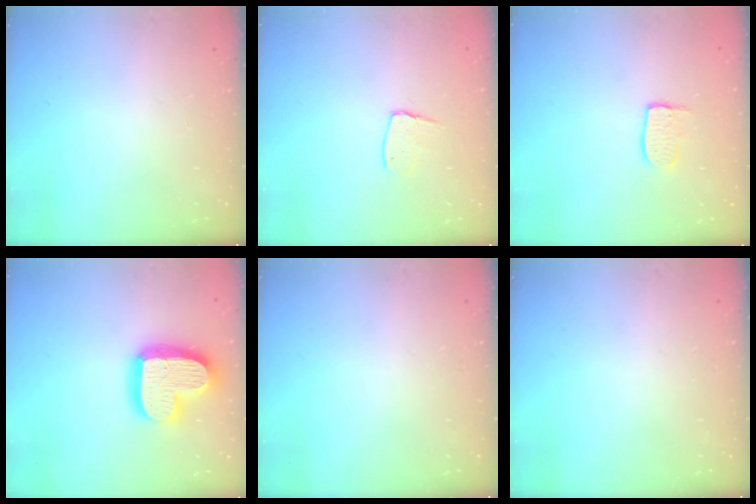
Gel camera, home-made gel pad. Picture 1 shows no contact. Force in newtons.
{"total": 7.0, "press": 7.0, "slide": 0.5}
{"total": 5.9, "press": 5.9, "slide": 0.2}
{"total": 19.2, "press": 19.1, "slide": 1.4}
{"total": 0.0}
{"total": 0.0}